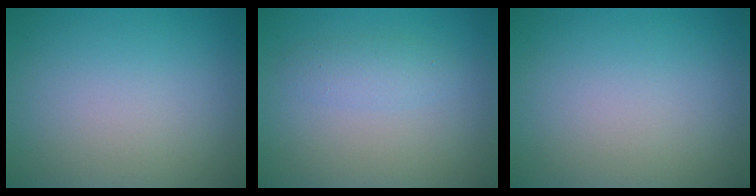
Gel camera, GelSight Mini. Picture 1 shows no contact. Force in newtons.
{"total": 1.6, "press": 1.6, "slide": 0.0}
{"total": 0.0}